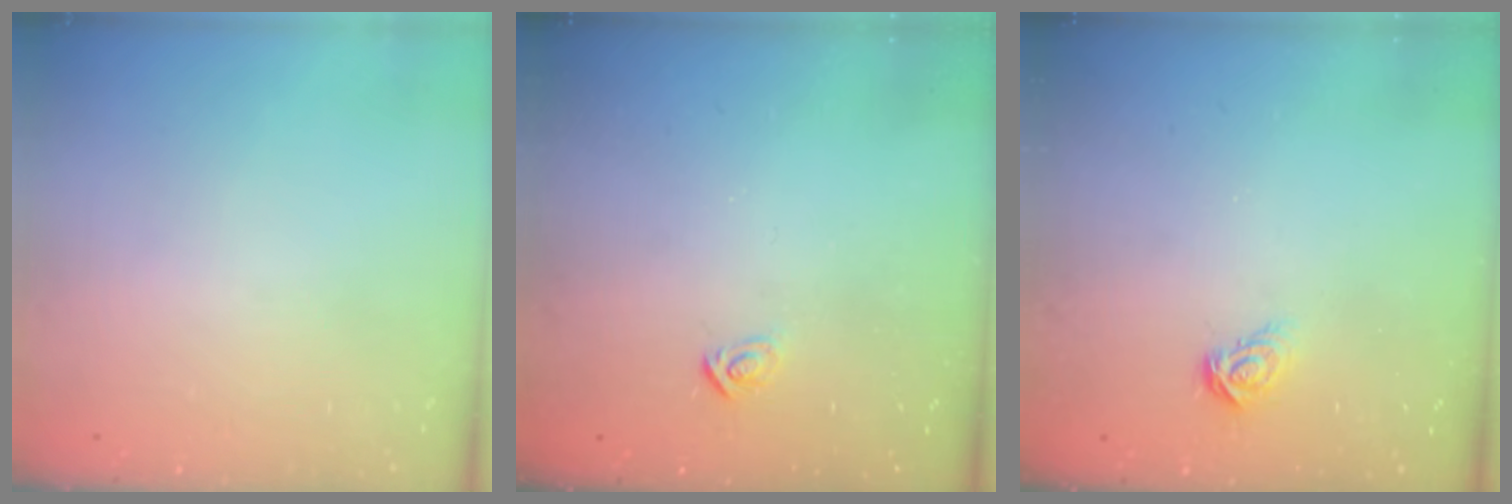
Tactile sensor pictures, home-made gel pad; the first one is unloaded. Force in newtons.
{"total": 2.9, "press": 2.9, "slide": 0.3}
{"total": 3.9, "press": 3.9, "slide": 0.4}